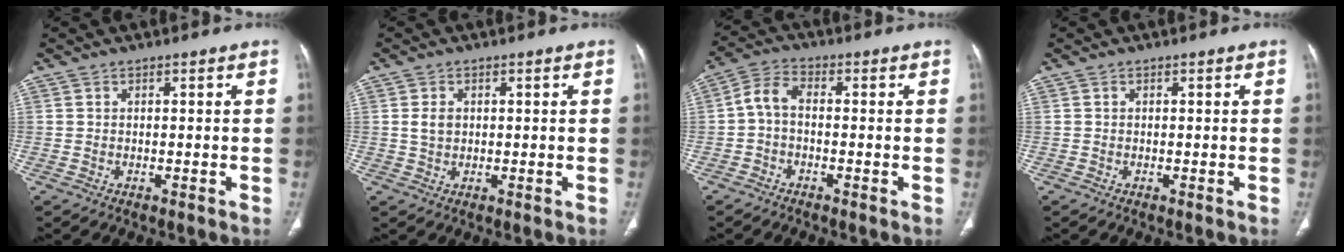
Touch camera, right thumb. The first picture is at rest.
{"total": 2.6, "force": [0.5, 1.9, 1.6], "torque": [-0.025, 0.002, 0.013]}
{"total": 4.8, "force": [-0.8, 2.8, 3.8], "torque": [-0.076, 0.021, -0.027]}
{"total": 0.0}